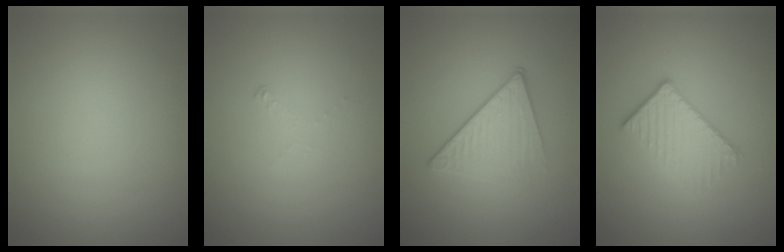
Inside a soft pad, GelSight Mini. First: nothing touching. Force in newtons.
{"total": 0.6, "press": 0.2, "slide": 0.6}
{"total": 4.1, "press": 2.8, "slide": 3.1}
{"total": 3.3, "press": 3.0, "slide": 1.5}